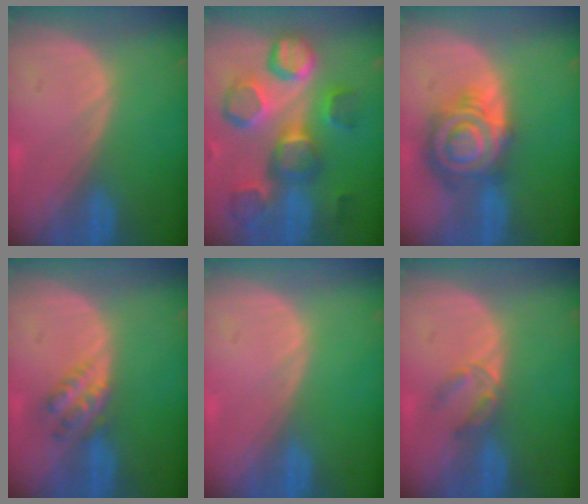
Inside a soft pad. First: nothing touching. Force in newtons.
{"total": 11.7, "press": 10.8, "slide": 4.4}
{"total": 9.3, "press": 9.2, "slide": 0.6}
{"total": 4.5, "press": 3.9, "slide": 2.2}
{"total": 0.0}
{"total": 2.9, "press": 2.7, "slide": 1.0}